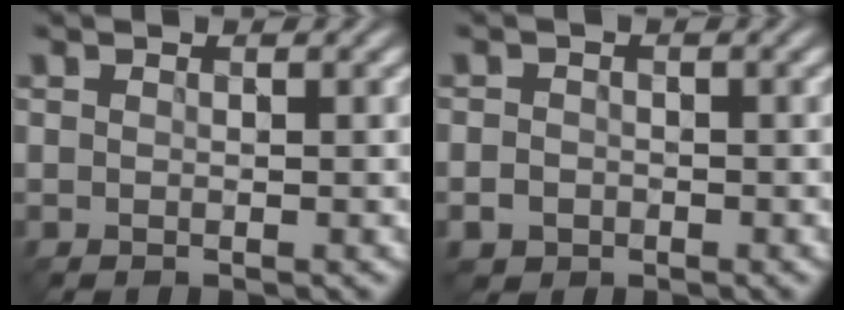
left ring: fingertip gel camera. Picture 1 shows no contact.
{"total": 1.9, "force": [-0.8, 1.6, 0.5], "torque": [0.002, -0.004, -0.017]}